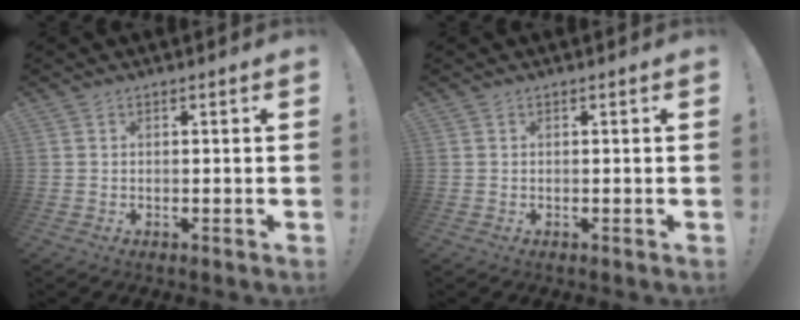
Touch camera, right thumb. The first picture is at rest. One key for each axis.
{"total": 0.0}